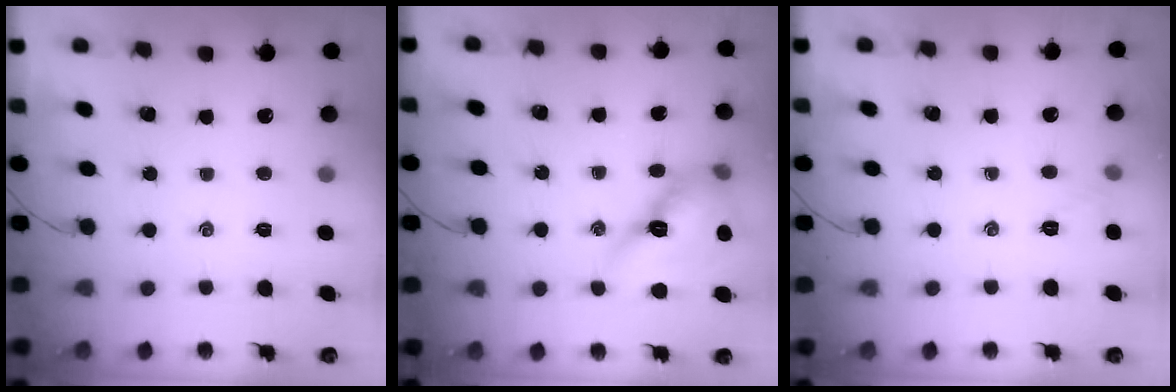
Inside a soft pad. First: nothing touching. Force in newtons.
{"total": 12.9, "press": 12.4, "slide": 3.7}
{"total": 3.8, "press": 3.6, "slide": 1.2}